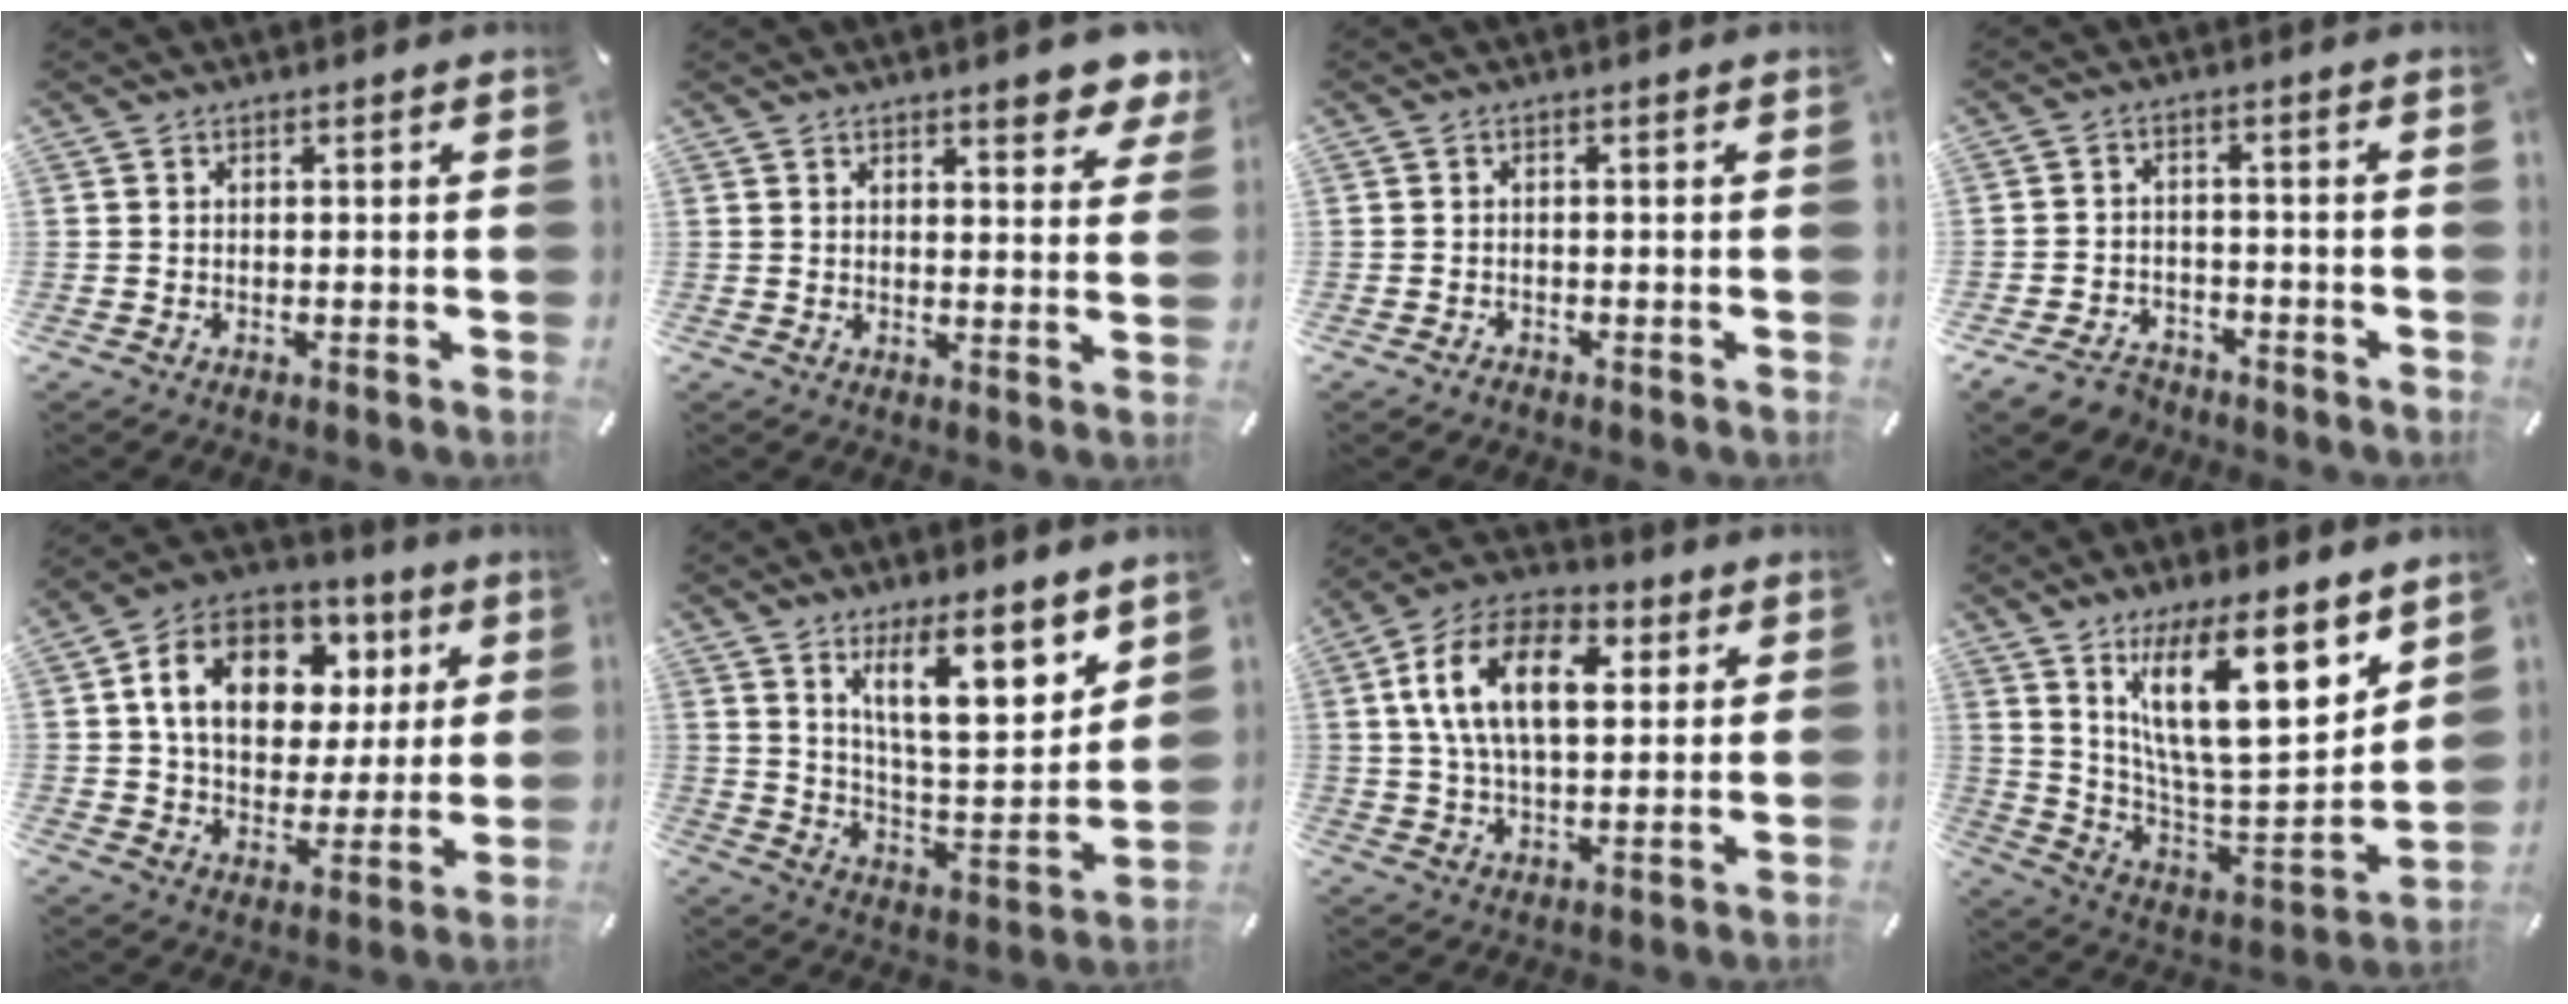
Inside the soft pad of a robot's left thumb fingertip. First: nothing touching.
{"total": 5.8, "force": [4.5, 2.1, 3.0], "torque": [-0.039, -0.025, 0.076]}
{"total": 0.9, "force": [-0.8, 0.4, 0.3], "torque": [-0.006, 0.002, -0.018]}
{"total": 5.5, "force": [-4.1, 3.2, 1.8], "torque": [-0.043, 0.017, -0.079]}
{"total": 16.2, "force": [5.6, 12.3, 9.0], "torque": [-0.141, -0.010, 0.106]}
{"total": 15.8, "force": [10.3, 5.0, 10.9], "torque": [-0.174, -0.065, 0.171]}
{"total": 15.9, "force": [4.5, 9.3, 12.1], "torque": [-0.245, 0.007, 0.073]}
{"total": 23.0, "force": [12.5, 8.1, 17.6], "torque": [-0.291, -0.087, 0.201]}